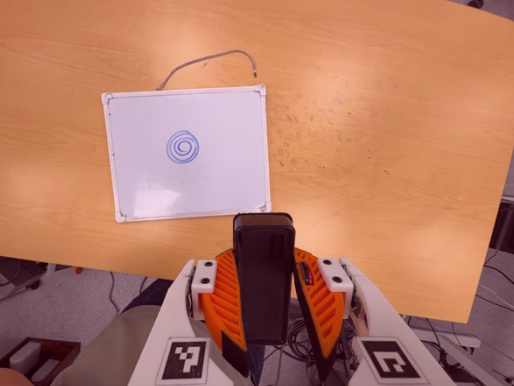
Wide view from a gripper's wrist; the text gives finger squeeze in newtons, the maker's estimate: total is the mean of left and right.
{"total": 8.6, "left": 7.4, "right": 9.8}